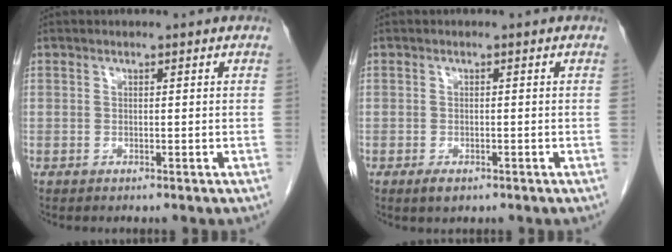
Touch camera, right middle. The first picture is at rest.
{"total": 1.8, "force": [-1.1, 0.8, 1.2], "torque": [-0.024, -0.001, -0.014]}